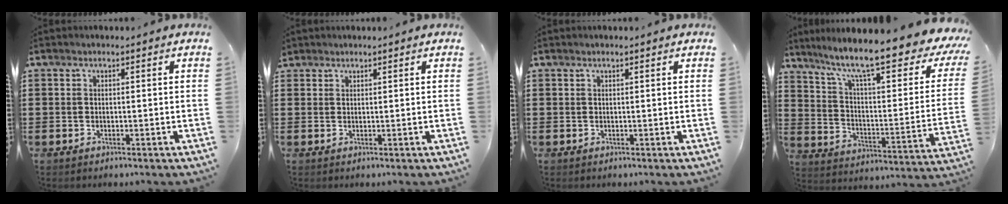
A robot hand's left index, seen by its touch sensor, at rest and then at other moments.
{"total": 1.2, "force": [1.1, 0.5, 0.0], "torque": [-0.004, 0.002, 0.022]}
{"total": 0.0}
{"total": 11.8, "force": [8.7, 1.1, 7.9], "torque": [-0.165, -0.063, 0.139]}